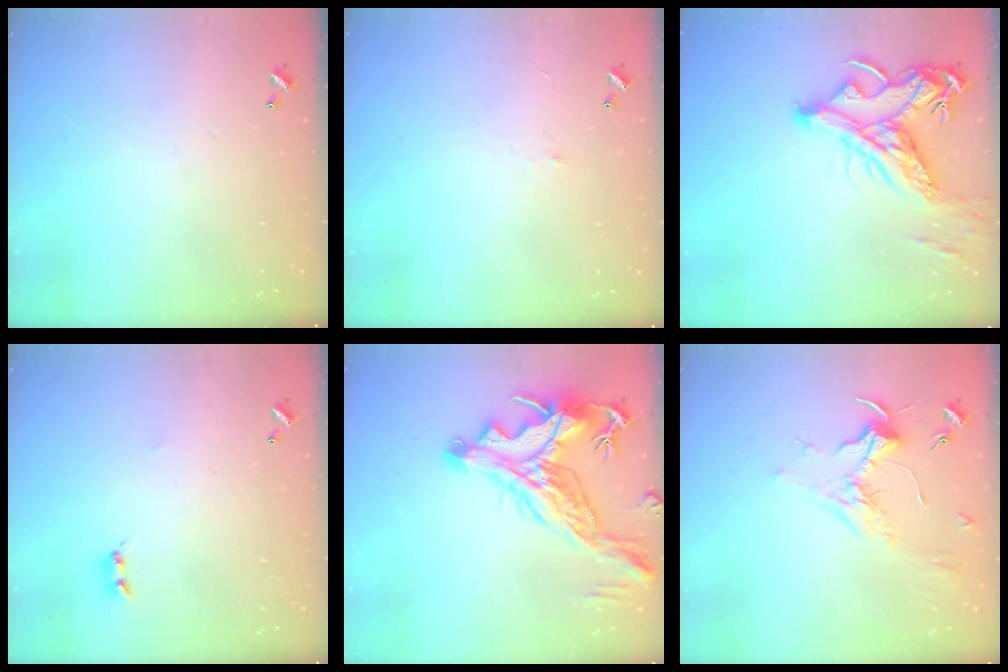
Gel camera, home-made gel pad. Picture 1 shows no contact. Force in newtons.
{"total": 0.6, "press": 0.0, "slide": 0.6}
{"total": 9.6, "press": 9.4, "slide": 1.7}
{"total": 1.6, "press": 1.6, "slide": 0.4}
{"total": 9.1, "press": 8.9, "slide": 2.0}
{"total": 1.8, "press": 1.7, "slide": 0.7}